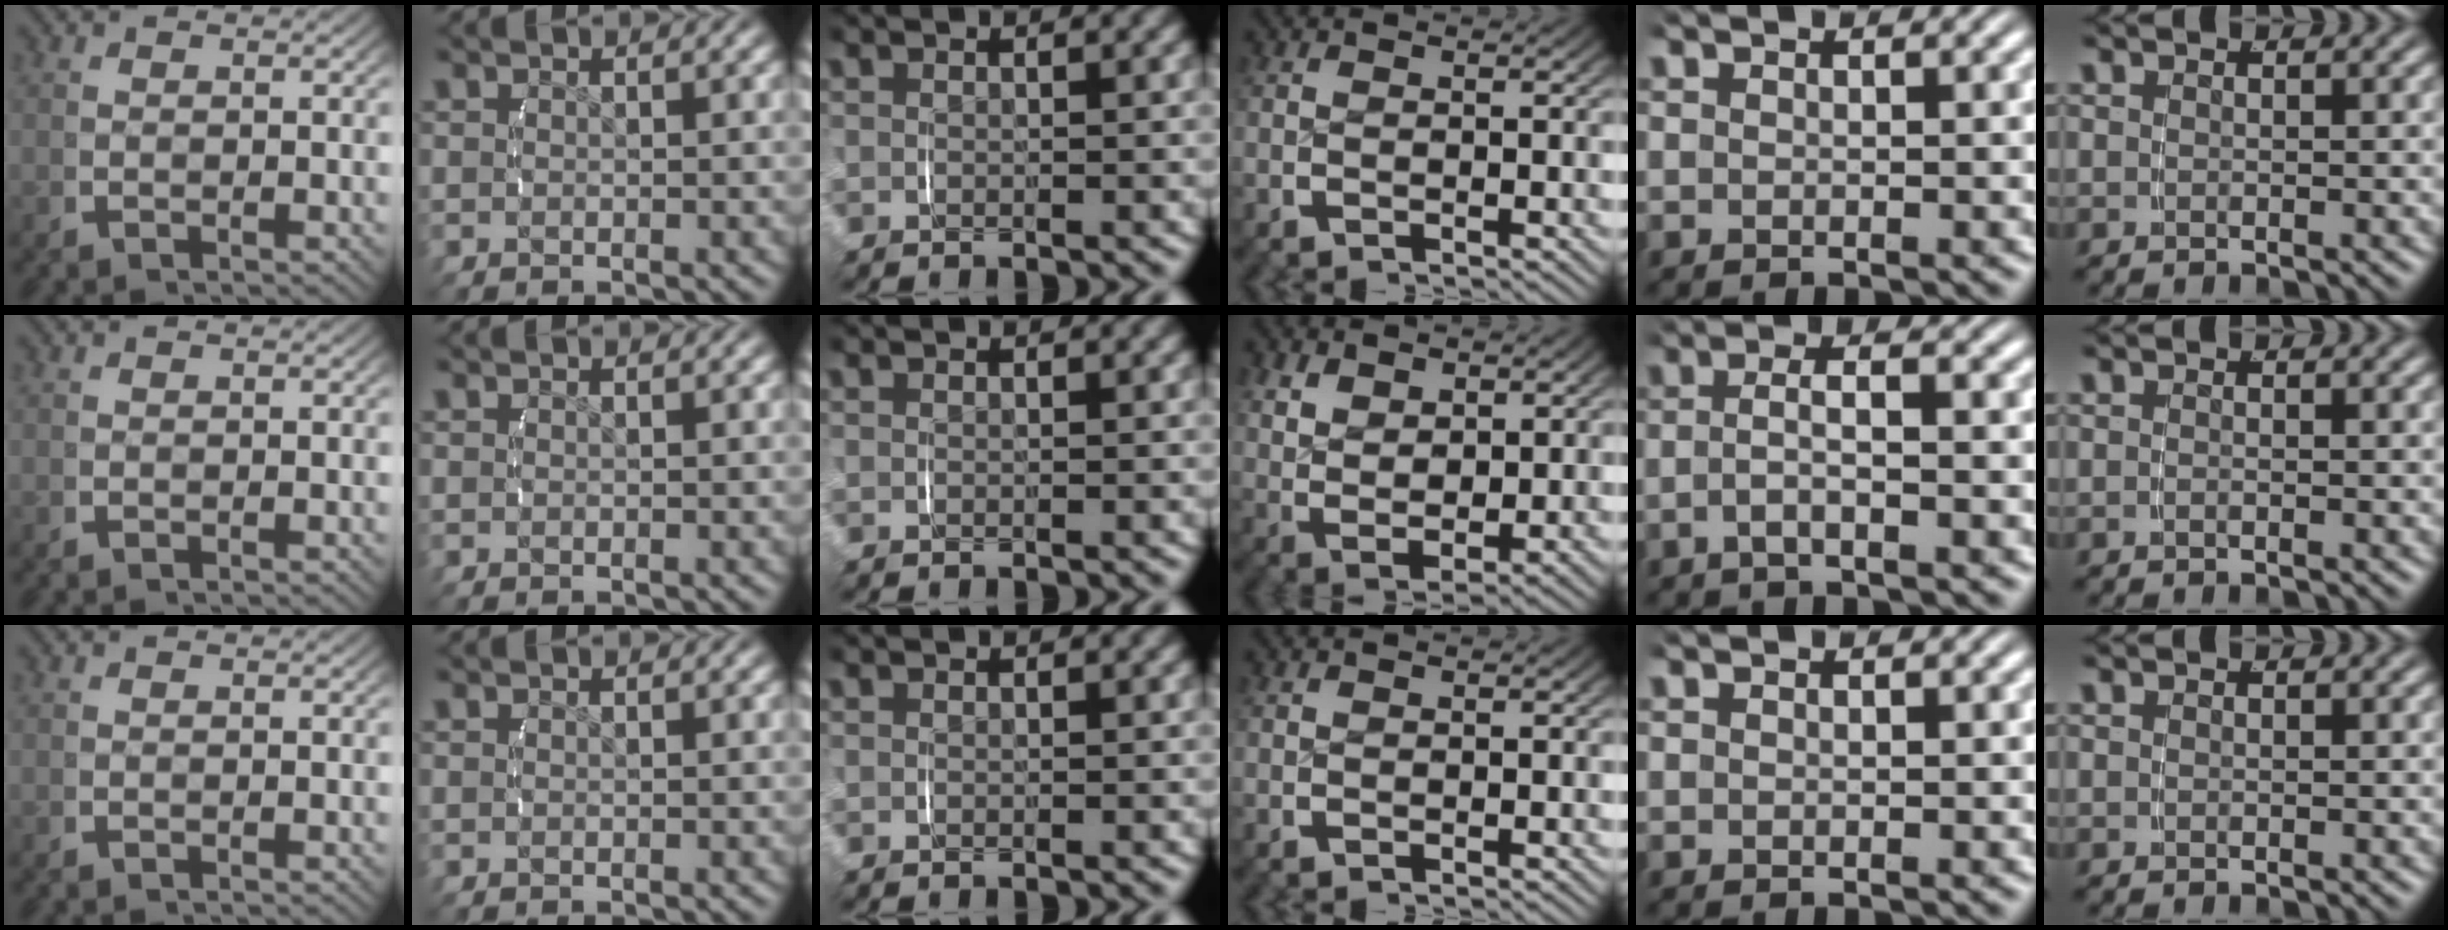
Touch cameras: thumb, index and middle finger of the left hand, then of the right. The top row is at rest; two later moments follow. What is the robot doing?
{"motion": "lift_and_place", "object": "scarf"}